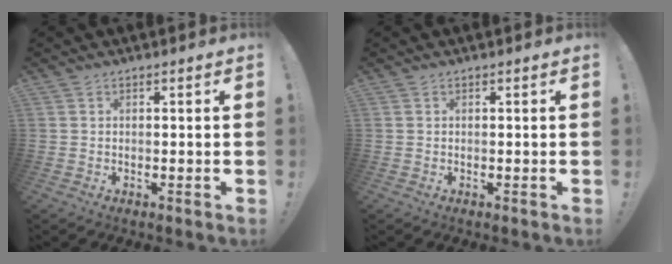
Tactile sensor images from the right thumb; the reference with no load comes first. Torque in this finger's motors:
{"motor_torque": [0.00, 0.00, 0.00, 0.00, 0.01]}